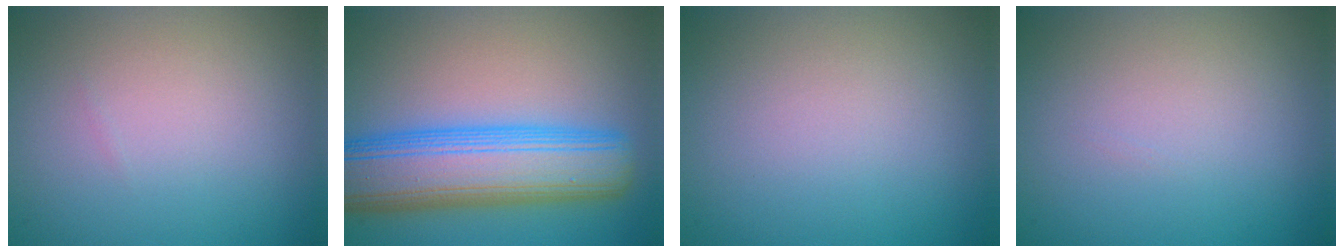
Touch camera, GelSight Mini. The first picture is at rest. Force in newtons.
{"total": 10.1, "press": 10.0, "slide": 0.4}
{"total": 0.0}
{"total": 0.0}